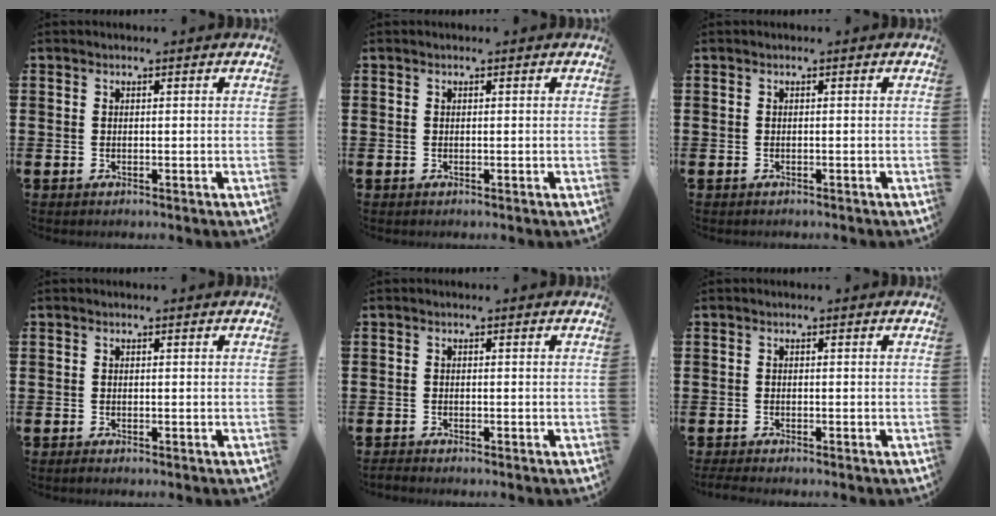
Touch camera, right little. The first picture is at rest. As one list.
[{"total": 0.0}, {"total": 0.0}, {"total": 0.0}, {"total": 0.6, "force": [-0.5, 0.0, 0.2], "torque": [-0.004, -0.001, -0.011]}, {"total": 0.7, "force": [-0.6, 0.0, 0.4], "torque": [-0.006, -0.001, -0.011]}]